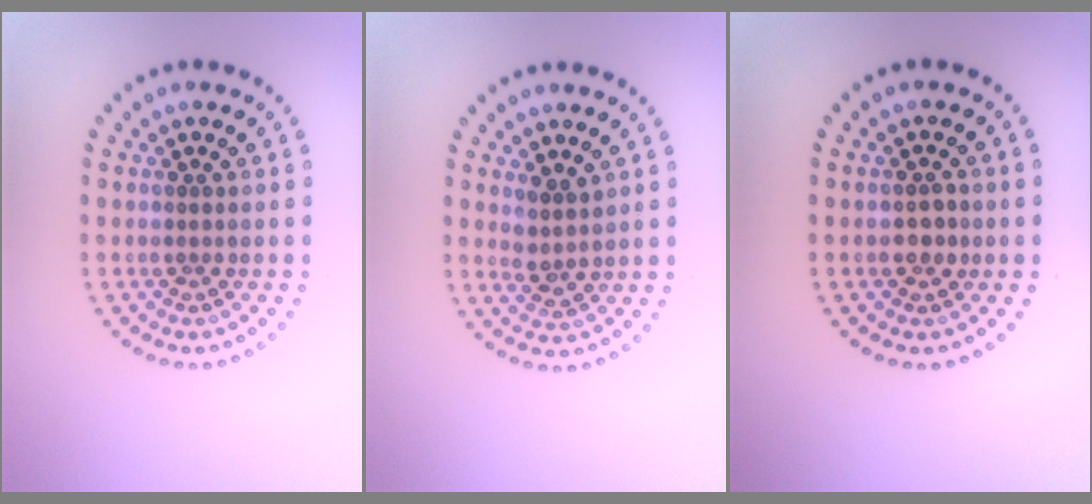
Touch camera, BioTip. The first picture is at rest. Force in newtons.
{"total": 1.9, "press": 1.5, "slide": 1.2}
{"total": 1.4, "press": 1.4, "slide": 0.2}